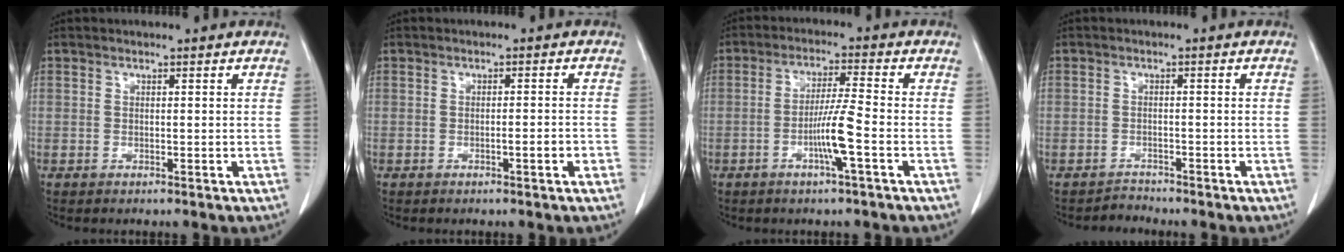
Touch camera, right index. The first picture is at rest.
{"total": 1.9, "force": [-0.8, 0.1, 1.7], "torque": [-0.022, 0.001, -0.010]}
{"total": 6.3, "force": [-2.1, -0.6, 5.9], "torque": [-0.112, -0.001, -0.039]}
{"total": 1.8, "force": [-1.5, 0.4, -0.9], "torque": [0.024, -0.004, -0.028]}